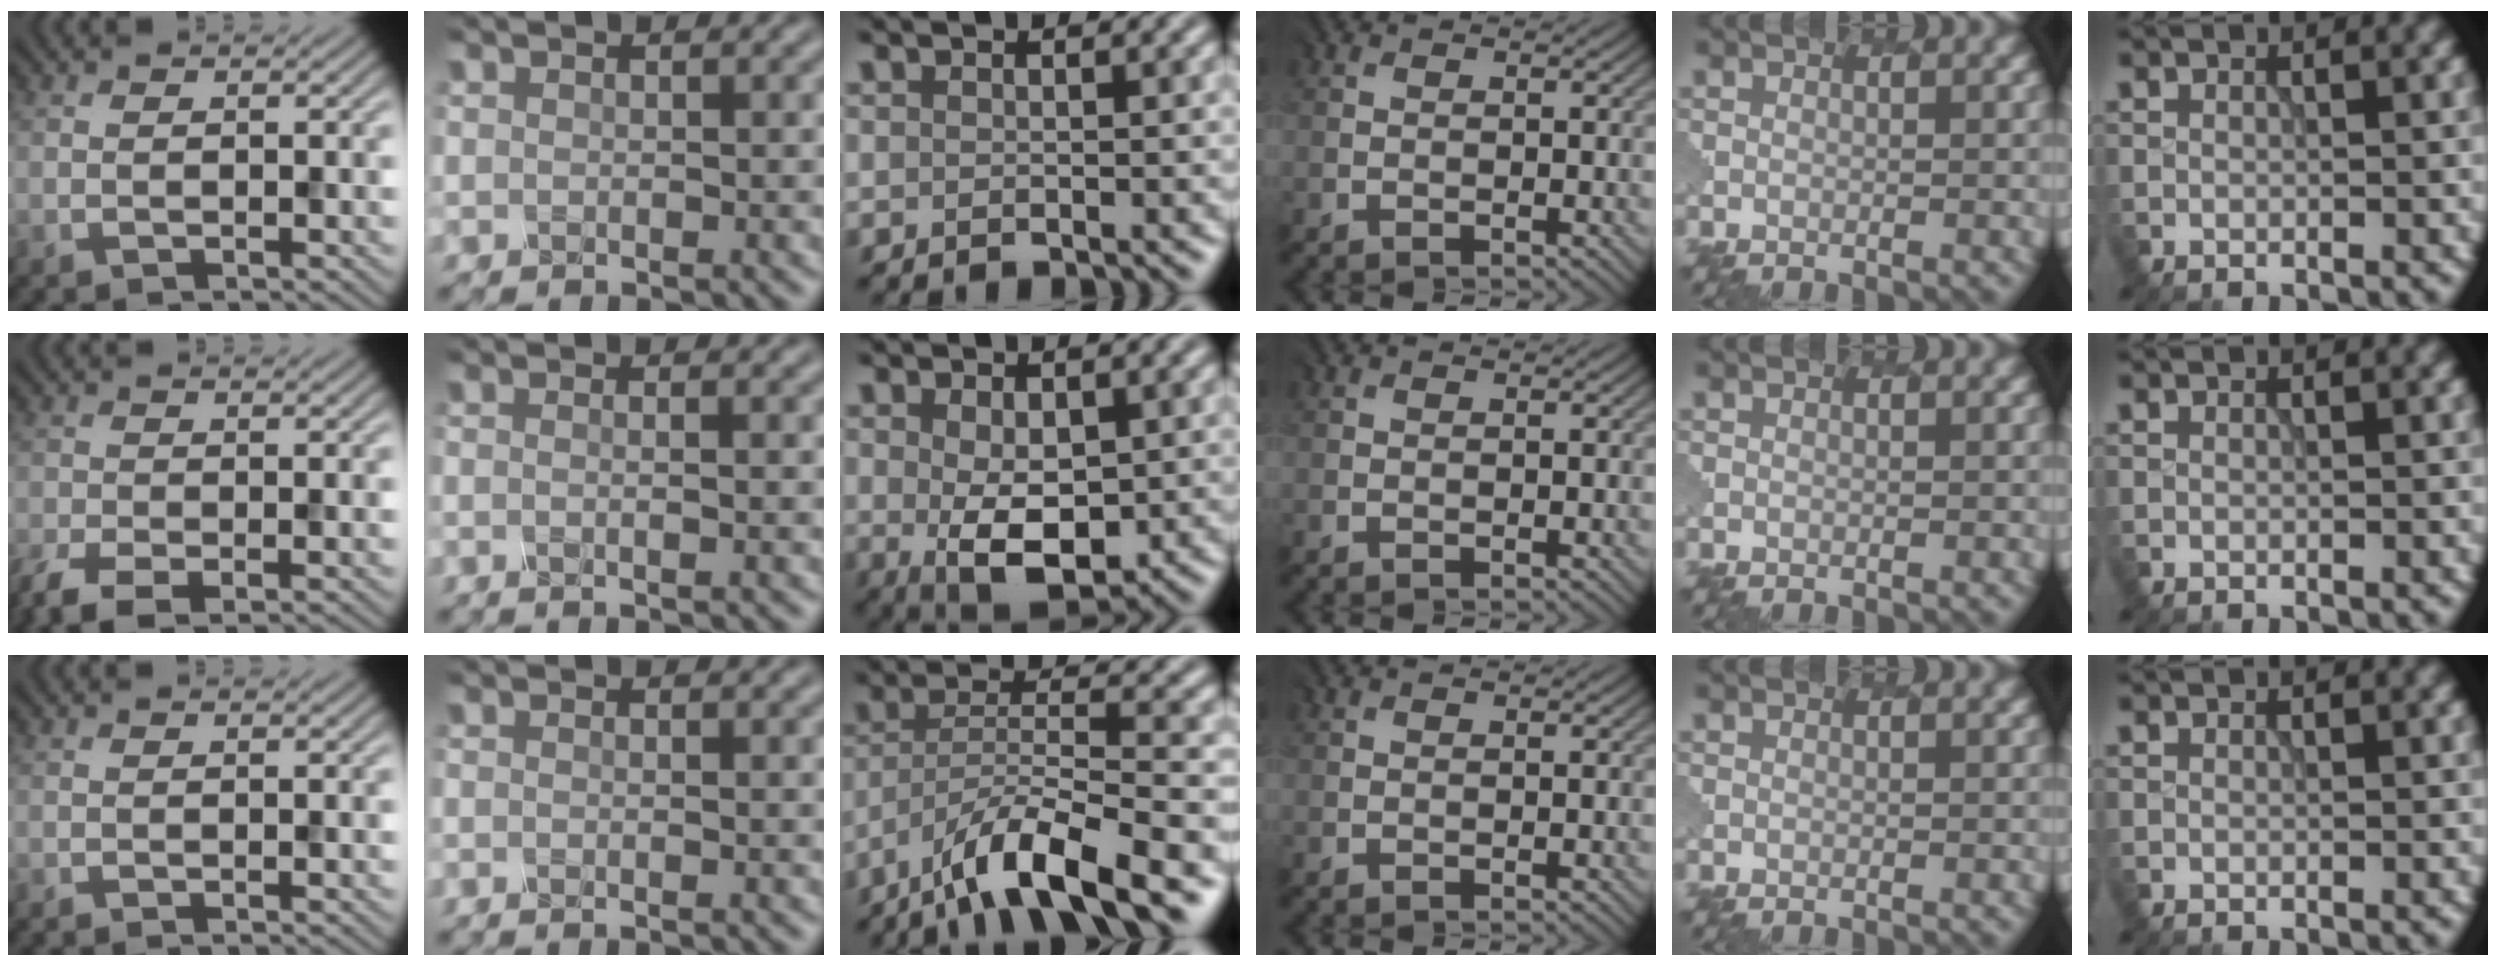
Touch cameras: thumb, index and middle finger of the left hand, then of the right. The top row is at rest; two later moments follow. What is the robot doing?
{"motion": "dispense", "object": "oil cruet"}